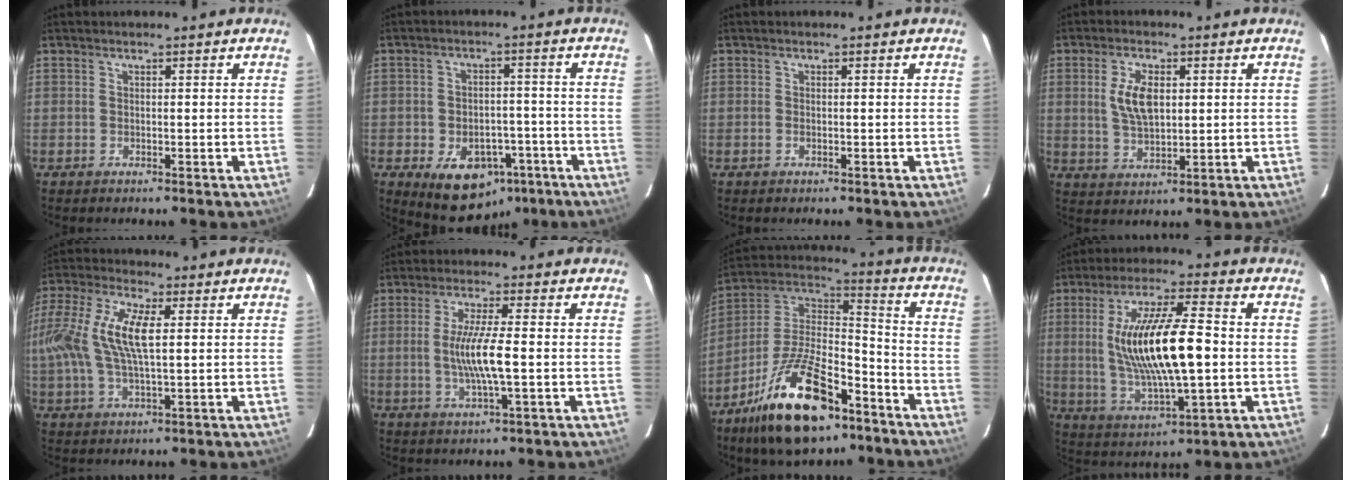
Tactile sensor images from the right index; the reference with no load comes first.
{"total": 11.7, "force": [-6.3, 8.2, 5.5], "torque": [-0.110, 0.020, -0.060]}
{"total": 0.6, "force": [-0.2, 0.4, 0.4], "torque": [-0.010, 0.000, -0.004]}
{"total": 7.1, "force": [1.4, 3.7, 5.9], "torque": [-0.113, 0.004, 0.032]}
{"total": 15.6, "force": [2.2, 5.7, 14.4], "torque": [-0.288, 0.010, 0.033]}
{"total": 8.2, "force": [-0.9, 0.6, 8.2], "torque": [-0.153, -0.007, -0.016]}
{"total": 22.3, "force": [-13.2, 9.6, 15.3], "torque": [-0.302, -0.003, -0.222]}
{"total": 18.0, "force": [0.3, 4.6, 17.4], "torque": [-0.325, -0.002, 0.016]}